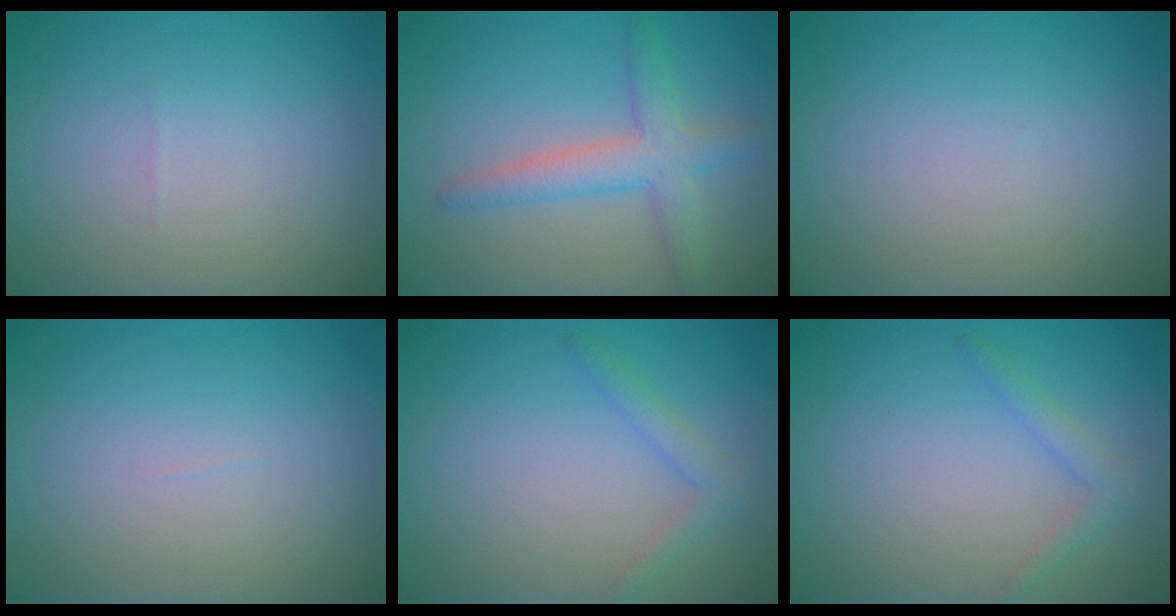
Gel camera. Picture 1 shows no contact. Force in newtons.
{"total": 3.9, "press": 3.9, "slide": 0.1}
{"total": 0.0}
{"total": 0.0}
{"total": 1.6, "press": 1.6, "slide": 0.1}
{"total": 1.6, "press": 1.6, "slide": 0.1}